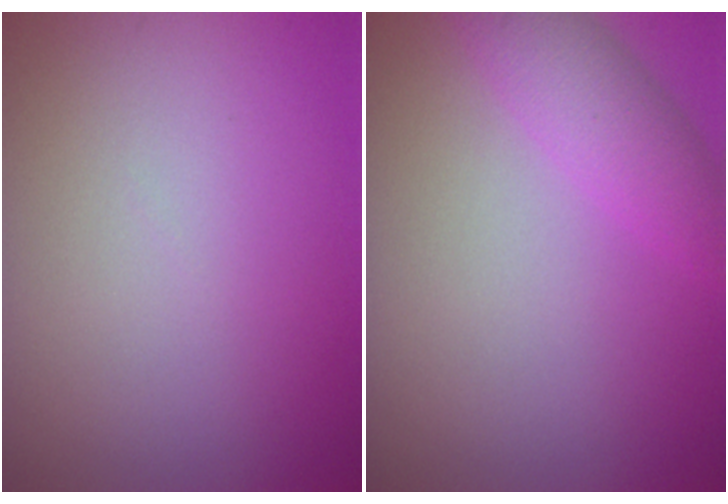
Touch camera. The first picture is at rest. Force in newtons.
{"total": 3.3, "press": 3.3, "slide": 0.1}